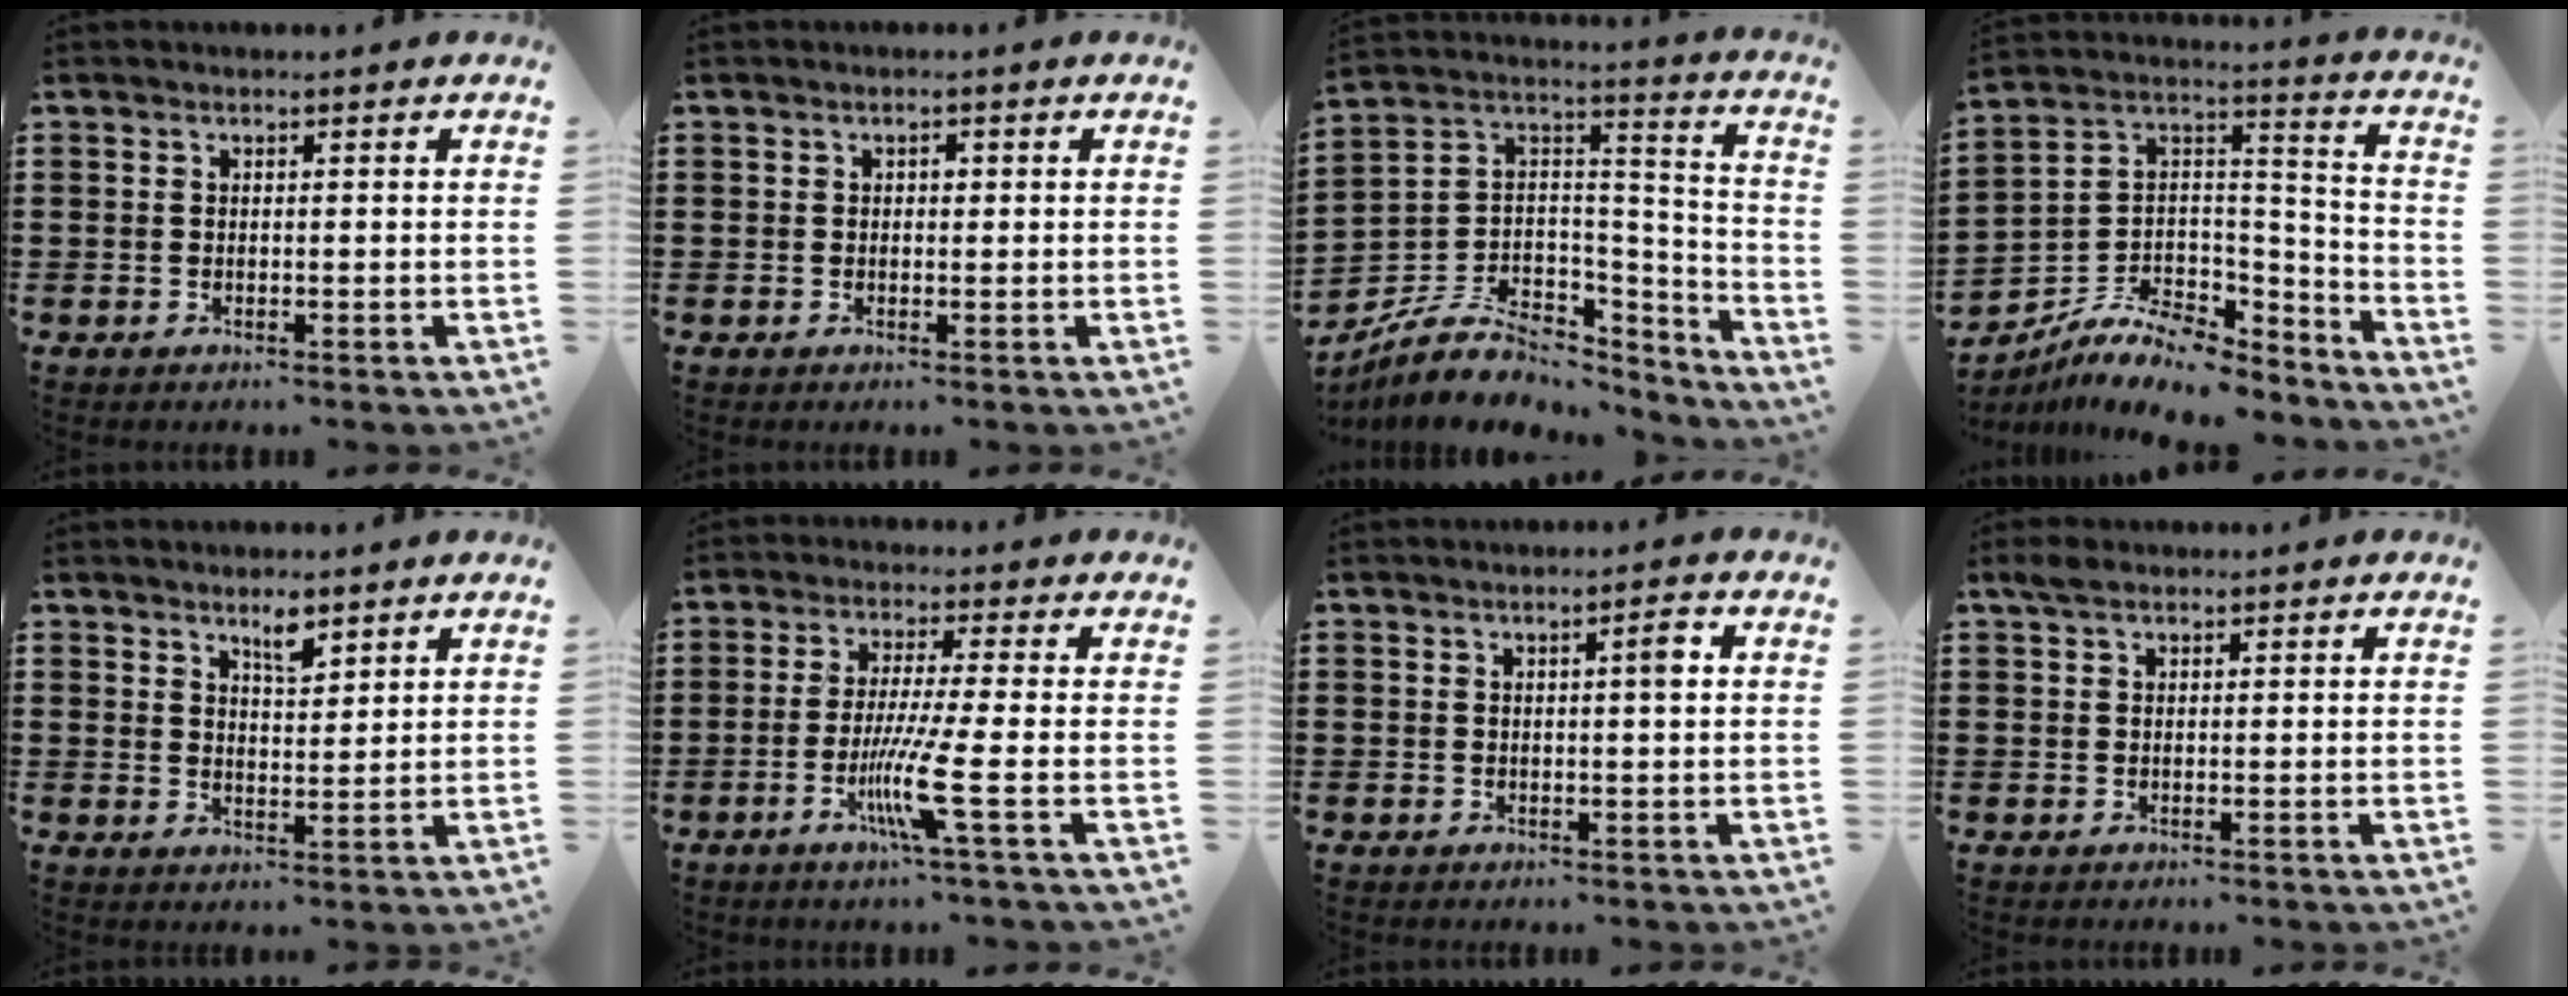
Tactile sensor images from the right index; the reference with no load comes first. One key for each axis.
{"total": 0.8, "fx": 0.1, "fy": 0.5, "fz": 0.6, "tx": -0.013, "ty": 0.004, "tz": 0.002}
{"total": 8.9, "fx": -5.1, "fy": 6.0, "fz": 4.1, "tx": -0.094, "ty": 0.012, "tz": -0.091}
{"total": 9.4, "fx": -7.3, "fy": 4.0, "fz": 4.3, "tx": -0.087, "ty": 0.017, "tz": -0.140}
{"total": 3.4, "fx": 2.6, "fy": 1.0, "fz": 1.9, "tx": -0.033, "ty": 0.000, "tz": 0.046}
{"total": 8.3, "fx": -2.8, "fy": -0.5, "fz": 7.8, "tx": -0.151, "ty": -0.023, "tz": -0.053}
{"total": 2.1, "fx": 0.5, "fy": 0.2, "fz": 2.0, "tx": -0.023, "ty": -0.003, "tz": 0.002}
{"total": 1.5, "fx": 0.9, "fy": 0.9, "fz": 0.8, "tx": -0.020, "ty": 0.006, "tz": 0.017}